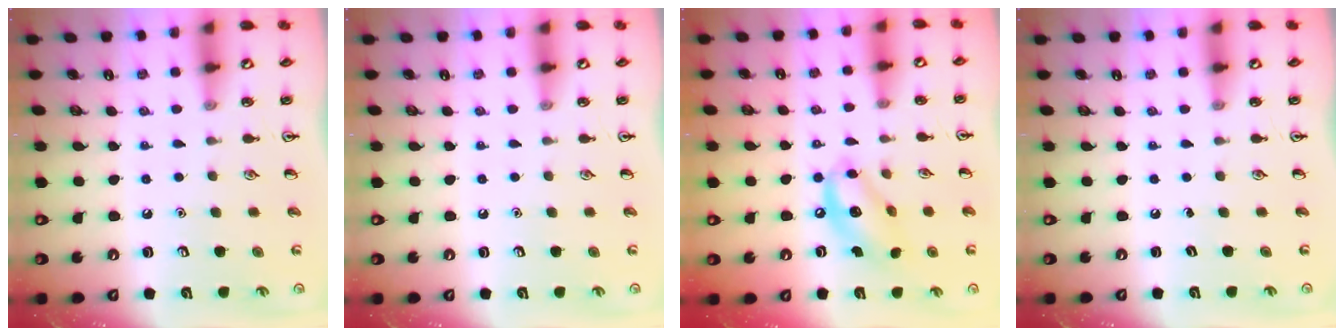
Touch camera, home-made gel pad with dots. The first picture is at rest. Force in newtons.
{"total": 0.0}
{"total": 11.7, "press": 11.4, "slide": 2.6}
{"total": 0.0}